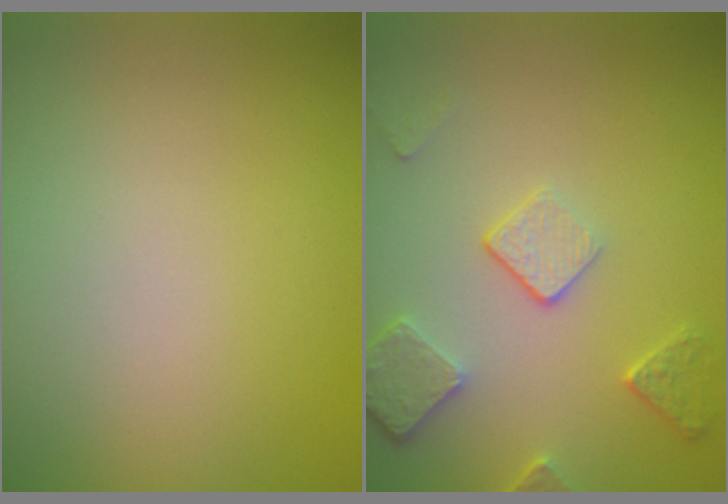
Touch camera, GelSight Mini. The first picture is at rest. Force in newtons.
{"total": 3.9, "press": 3.1, "slide": 2.4}